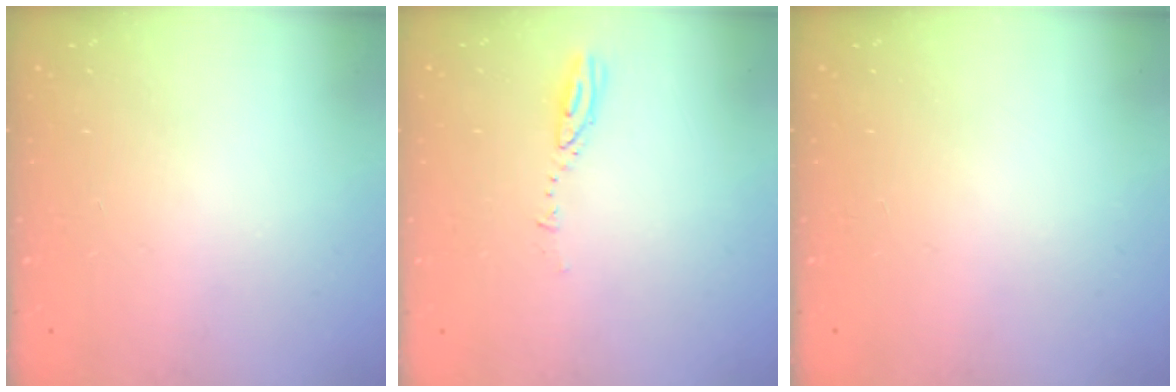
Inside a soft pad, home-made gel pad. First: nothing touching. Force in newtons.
{"total": 2.9, "press": 2.9, "slide": 0.3}
{"total": 0.0}